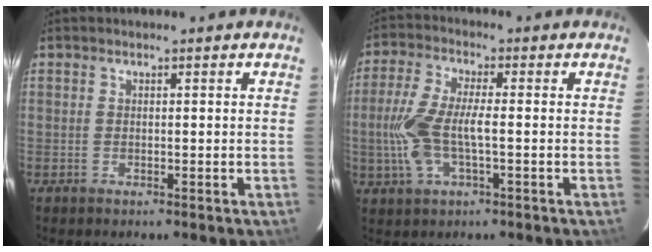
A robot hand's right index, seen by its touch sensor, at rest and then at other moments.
{"total": 9.6, "force": [-1.6, 3.5, 8.8], "torque": [-0.193, 0.001, -0.030]}